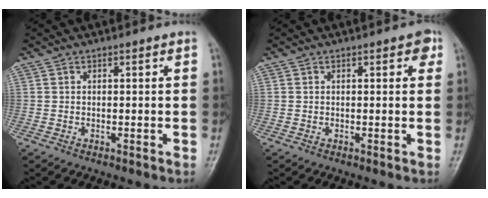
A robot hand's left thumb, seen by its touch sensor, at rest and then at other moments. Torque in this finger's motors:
{"motor_torque": [0.44, 0.39, 0.17, -0.30, 0.00]}